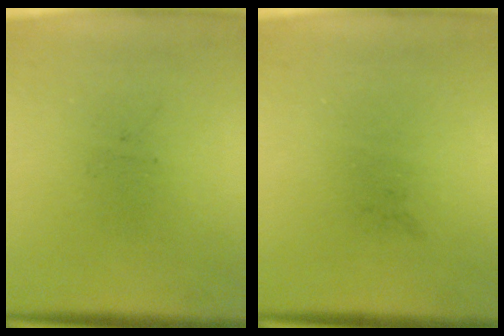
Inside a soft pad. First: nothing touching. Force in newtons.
{"total": 0.0}